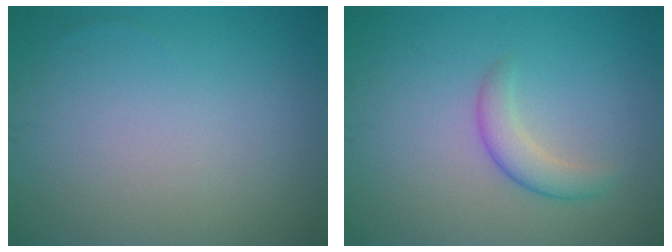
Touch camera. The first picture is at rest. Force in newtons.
{"total": 2.4, "press": 2.4, "slide": 0.1}